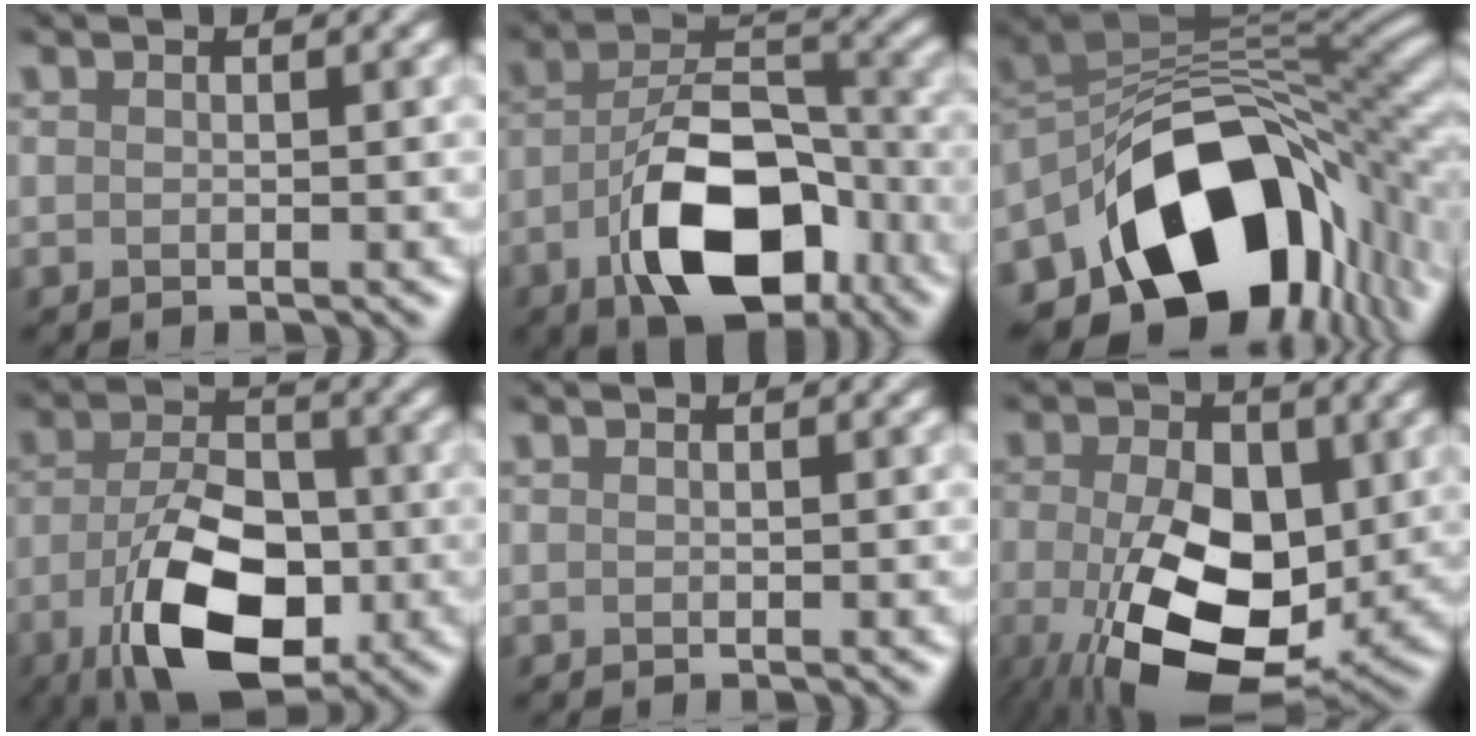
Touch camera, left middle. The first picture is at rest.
{"total": 10.7, "force": [-5.2, 5.7, 7.5], "torque": [-0.133, 0.006, -0.084]}
{"total": 15.2, "force": [-5.5, 10.3, 9.7], "torque": [-0.158, -0.006, -0.080]}
{"total": 9.8, "force": [-4.8, 4.9, 7.1], "torque": [-0.140, 0.004, -0.083]}
{"total": 0.0}
{"total": 12.3, "force": [-3.3, 7.0, 9.6], "torque": [-0.174, -0.025, -0.044]}